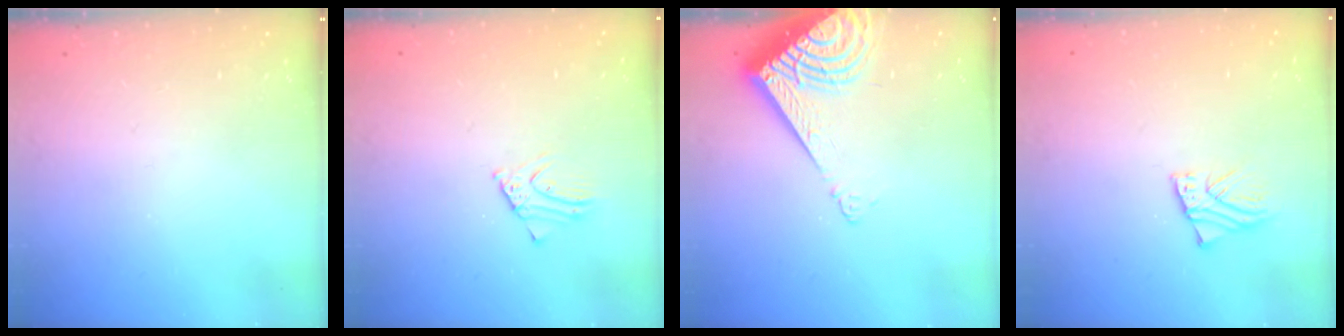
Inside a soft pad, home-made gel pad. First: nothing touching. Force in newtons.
{"total": 3.4, "press": 3.4, "slide": 0.3}
{"total": 10.7, "press": 10.6, "slide": 1.5}
{"total": 2.5, "press": 2.5, "slide": 0.2}